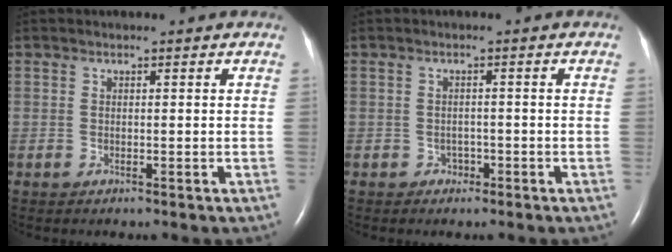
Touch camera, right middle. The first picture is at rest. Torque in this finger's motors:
{"motor_torque": [0.22, -0.32, -0.05, -0.01]}